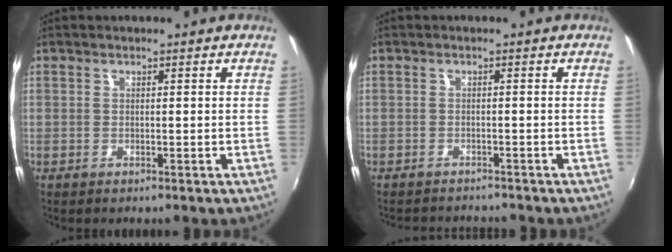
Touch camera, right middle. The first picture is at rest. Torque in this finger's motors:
{"motor_torque": [0.18, -0.29, -0.04, -0.01]}